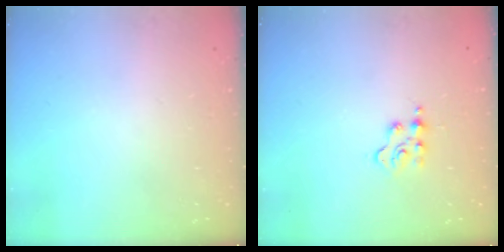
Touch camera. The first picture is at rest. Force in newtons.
{"total": 2.6, "press": 2.6, "slide": 0.4}